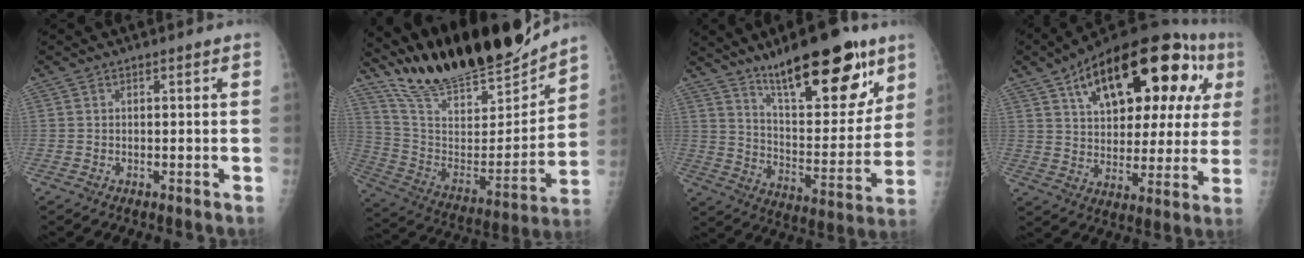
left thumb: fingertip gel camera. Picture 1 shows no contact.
{"total": 23.7, "force": [21.5, 4.7, 8.8], "torque": [-0.122, -0.104, 0.364]}
{"total": 22.7, "force": [14.5, 7.5, 15.9], "torque": [-0.194, -0.070, 0.233]}
{"total": 27.2, "force": [11.1, 12.8, 21.3], "torque": [-0.283, 0.018, 0.163]}